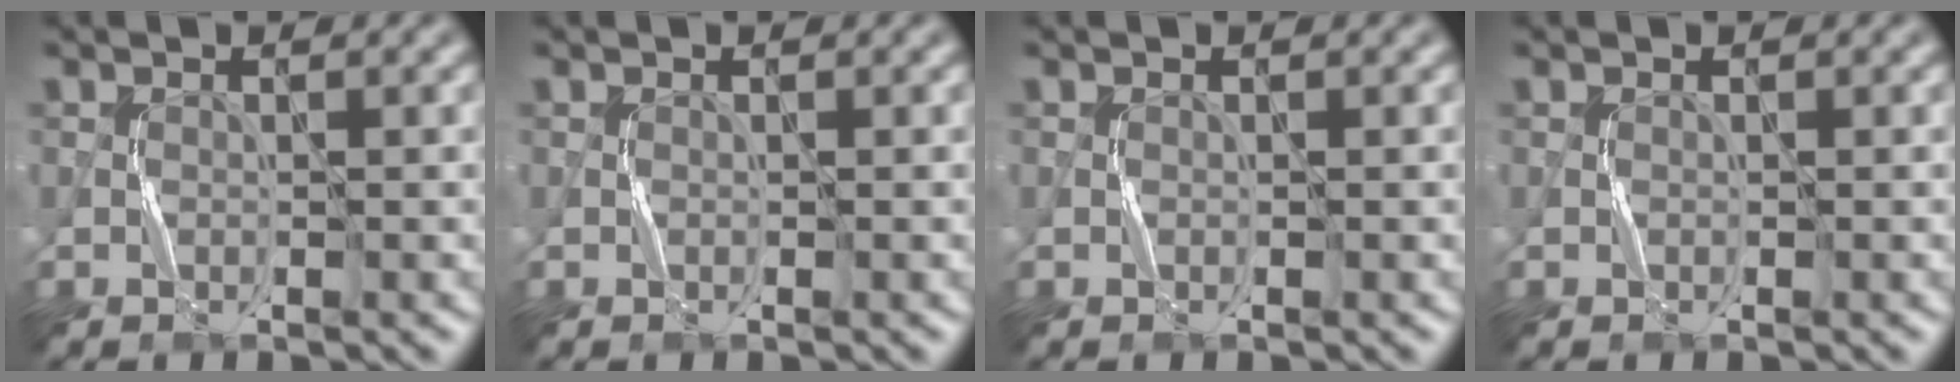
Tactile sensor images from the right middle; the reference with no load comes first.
{"total": 0.0}
{"total": 0.0}
{"total": 0.0}